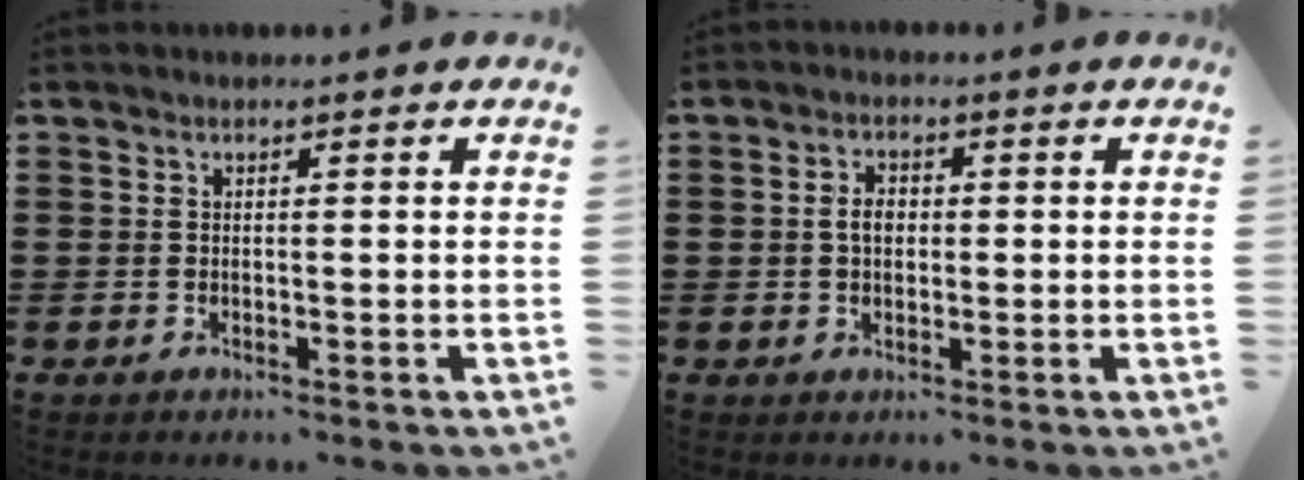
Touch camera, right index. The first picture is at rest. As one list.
[{"total": 2.7, "force": [0.0, 1.7, 2.1], "torque": [-0.042, 0.007, -0.002]}]